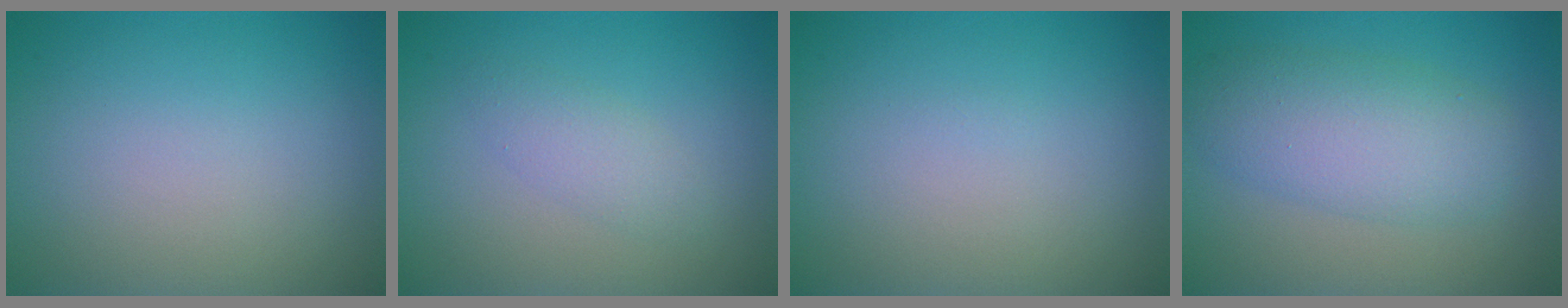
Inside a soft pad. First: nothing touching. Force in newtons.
{"total": 1.8, "press": 1.8, "slide": 0.1}
{"total": 0.0}
{"total": 5.5, "press": 5.5, "slide": 0.2}